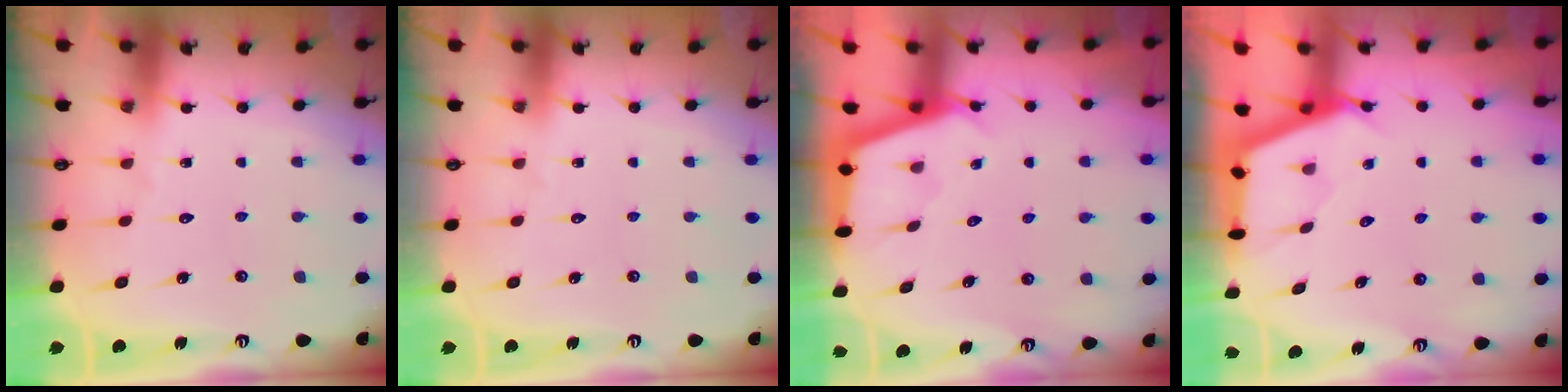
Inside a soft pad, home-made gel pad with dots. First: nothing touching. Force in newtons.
{"total": 0.0}
{"total": 3.0, "press": 2.9, "slide": 0.3}
{"total": 3.0, "press": 3.0, "slide": 0.4}